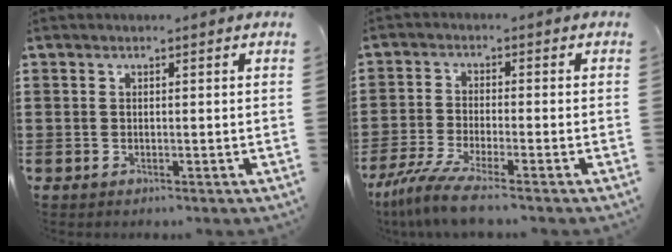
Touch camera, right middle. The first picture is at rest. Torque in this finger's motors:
{"motor_torque": [1.34, -0.80, 0.19, 0.05]}